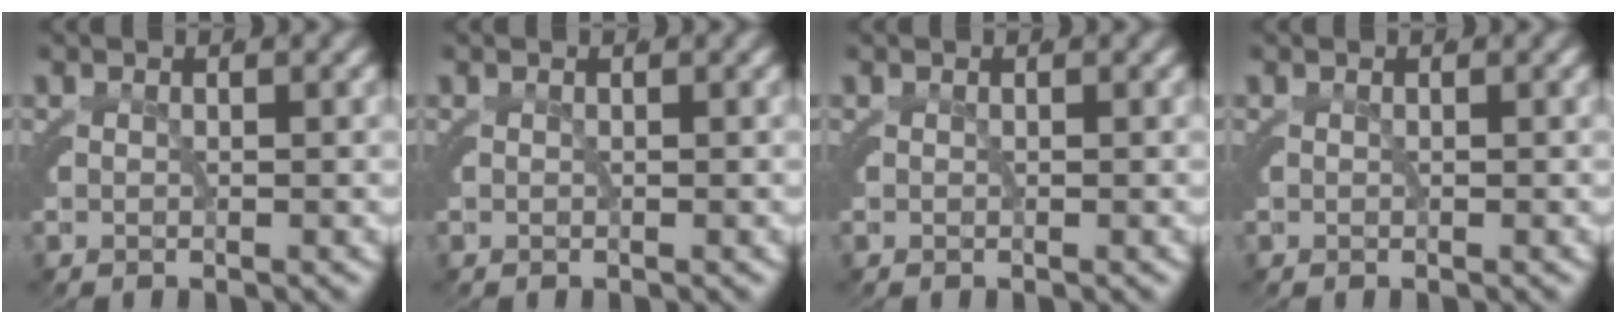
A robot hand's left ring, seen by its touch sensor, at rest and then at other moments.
{"total": 0.0}
{"total": 0.0}
{"total": 0.0}